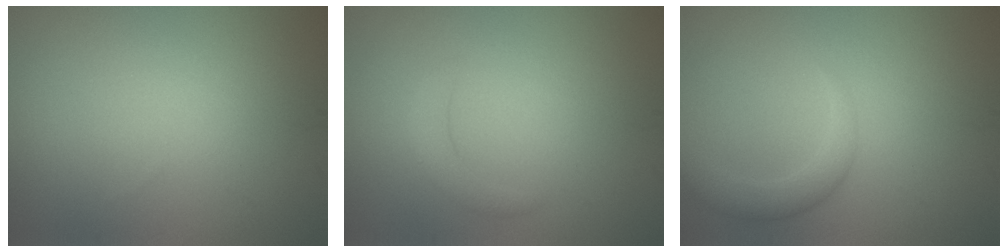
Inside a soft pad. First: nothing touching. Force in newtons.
{"total": 1.6, "press": 1.6, "slide": 0.2}
{"total": 2.7, "press": 2.7, "slide": 0.2}